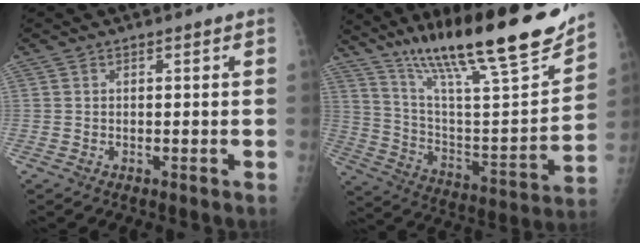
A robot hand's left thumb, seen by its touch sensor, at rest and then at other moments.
{"total": 28.6, "force": [20.1, 5.2, 19.6], "torque": [-0.297, -0.060, 0.331]}